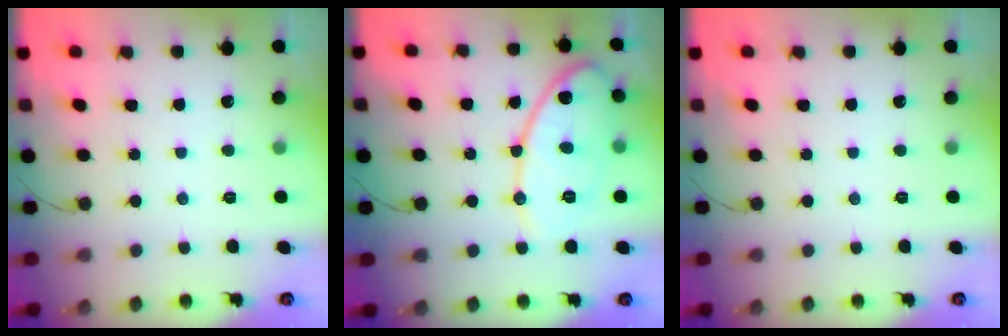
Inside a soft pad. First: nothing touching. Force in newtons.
{"total": 13.1, "press": 13.0, "slide": 0.8}
{"total": 0.0}